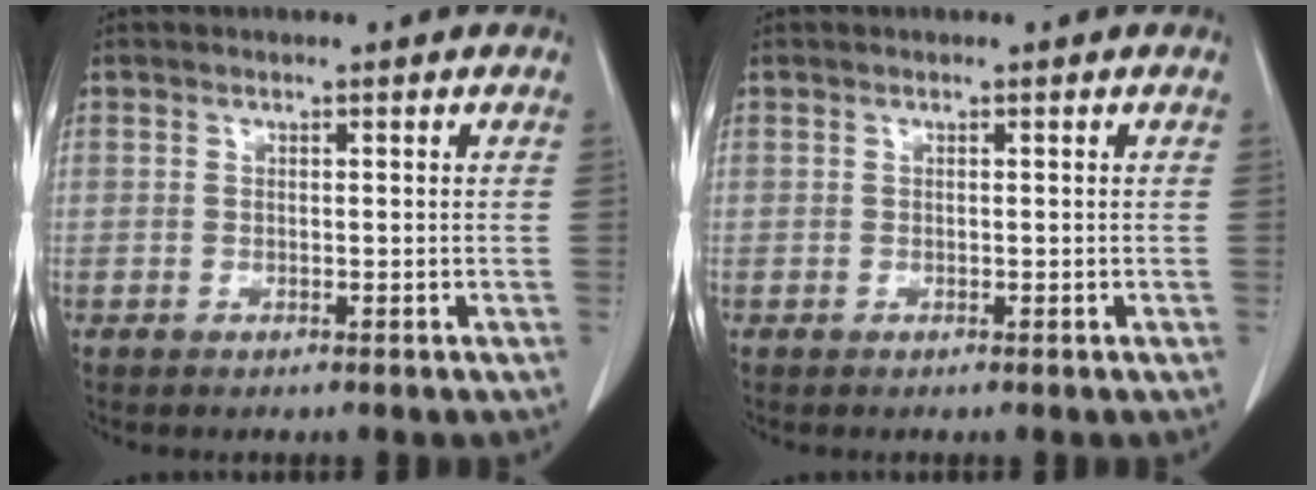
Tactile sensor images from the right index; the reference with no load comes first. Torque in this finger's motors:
{"motor_torque": [0.00, 0.00, 0.02, 0.00]}